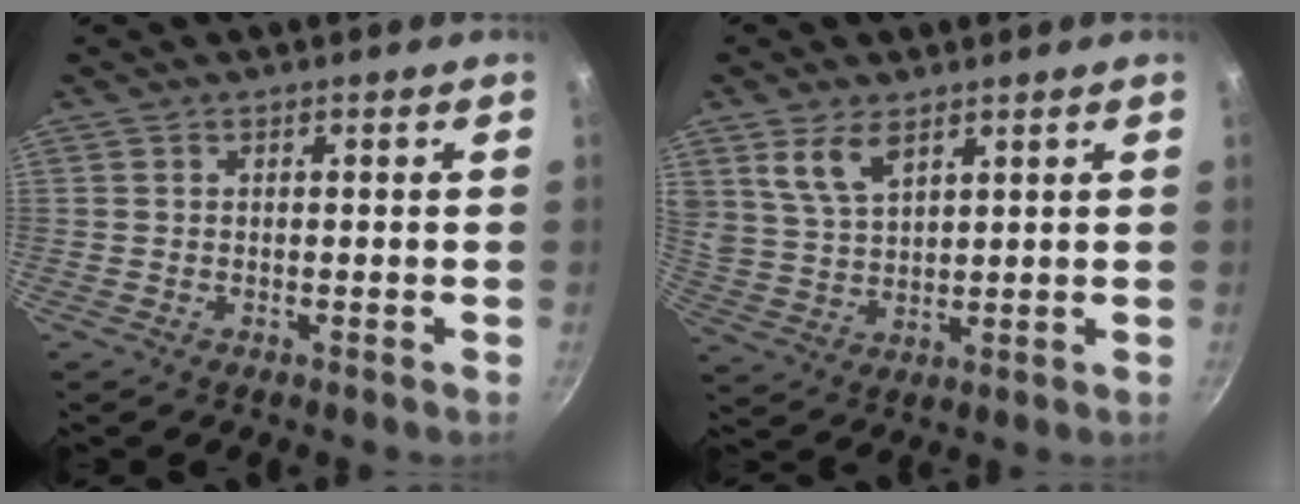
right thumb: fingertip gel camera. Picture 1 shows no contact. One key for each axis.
{"total": 7.4, "fx": 4.4, "fy": 3.7, "fz": 4.7, "tx": -0.081, "ty": -0.022, "tz": 0.094}